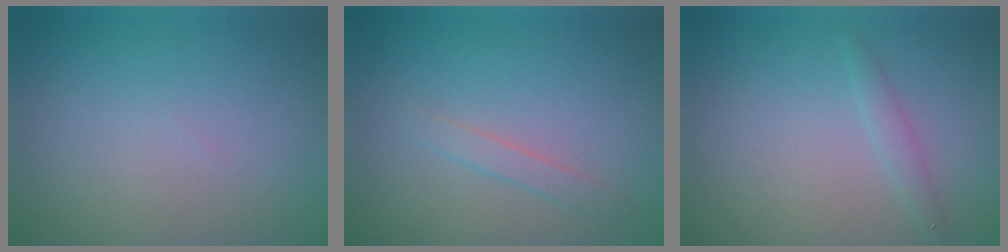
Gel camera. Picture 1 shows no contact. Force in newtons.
{"total": 1.3, "press": 1.3, "slide": 0.0}
{"total": 1.2, "press": 1.2, "slide": 0.0}